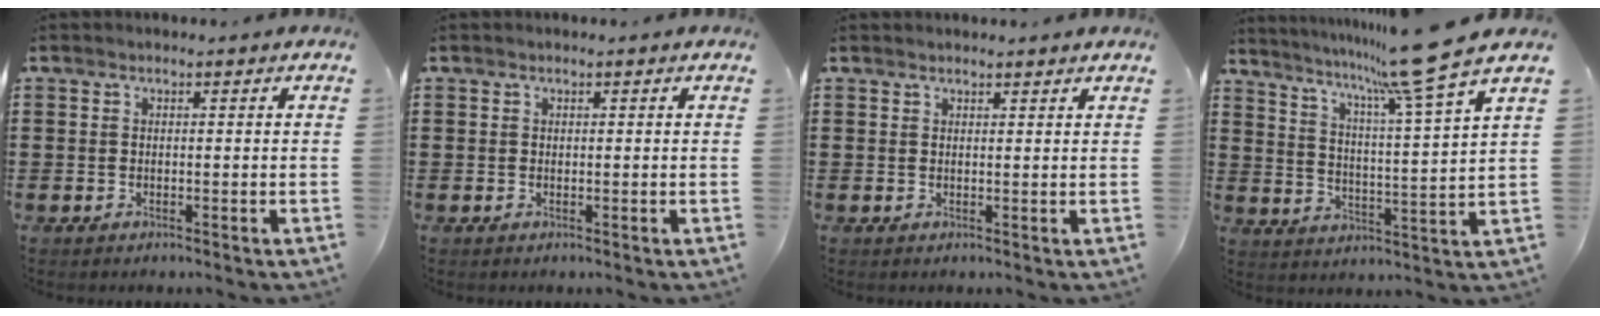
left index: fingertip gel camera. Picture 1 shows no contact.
{"total": 0.0}
{"total": 1.0, "force": [1.0, 0.1, 0.0], "torque": [-0.002, -0.001, 0.020]}
{"total": 10.0, "force": [8.2, -1.7, 5.4], "torque": [-0.121, -0.055, 0.125]}